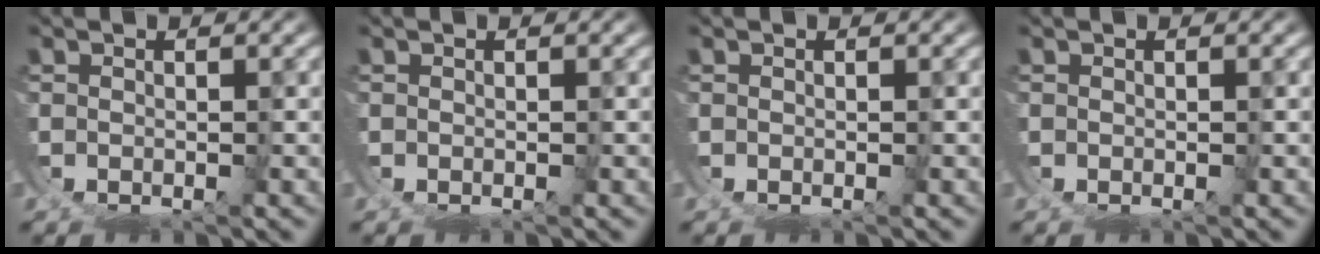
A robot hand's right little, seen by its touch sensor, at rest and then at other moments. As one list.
[{"total": 0.0}, {"total": 0.0}, {"total": 0.0}]